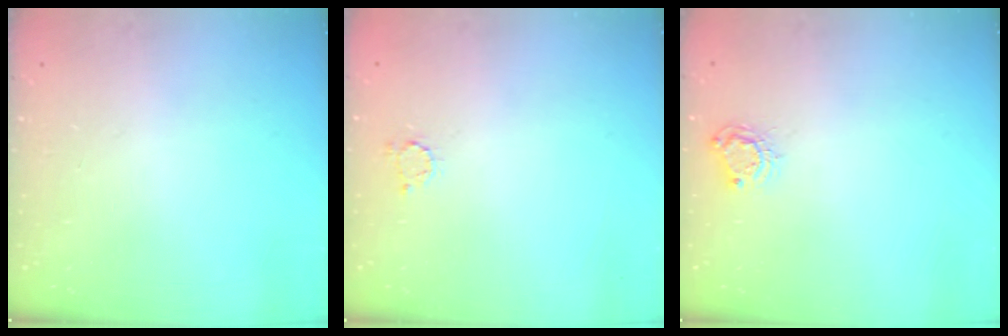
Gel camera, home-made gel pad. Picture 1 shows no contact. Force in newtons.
{"total": 2.7, "press": 2.7, "slide": 0.4}
{"total": 5.5, "press": 5.5, "slide": 0.4}